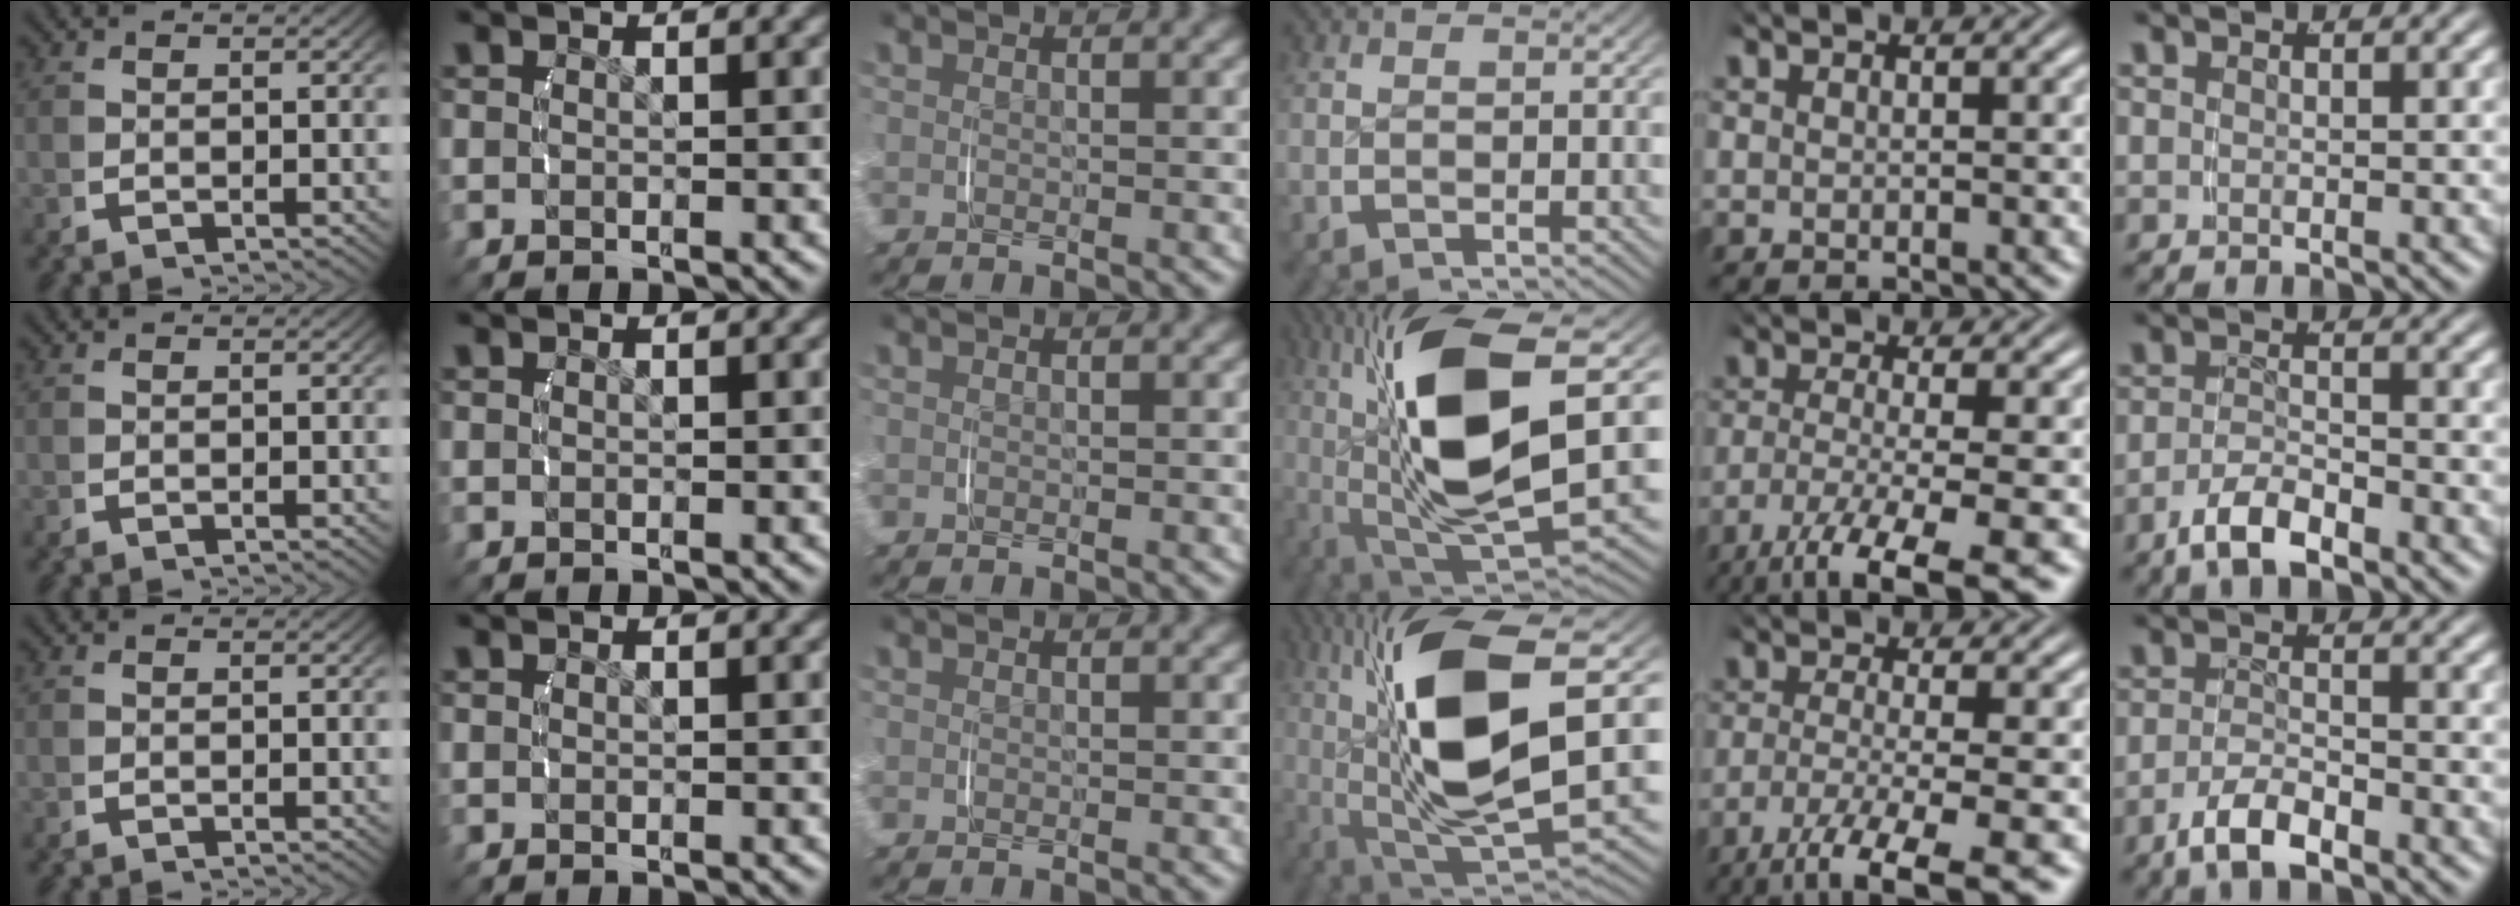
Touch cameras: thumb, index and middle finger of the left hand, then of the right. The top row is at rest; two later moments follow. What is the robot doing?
{"motion": "lift_and_place", "object": "camera"}